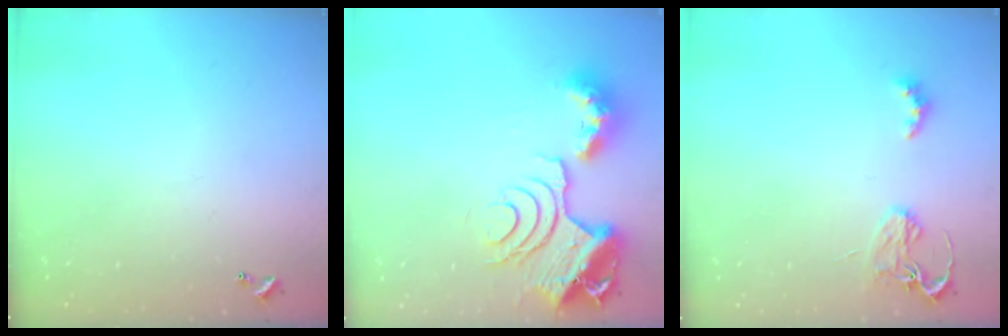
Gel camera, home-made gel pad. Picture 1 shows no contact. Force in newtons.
{"total": 14.3, "press": 14.2, "slide": 1.1}
{"total": 2.9, "press": 2.8, "slide": 0.6}